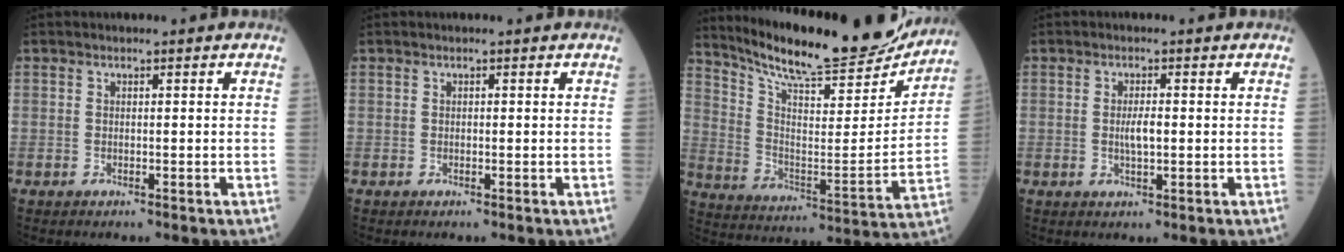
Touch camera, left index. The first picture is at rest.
{"total": 0.0}
{"total": 23.1, "force": [21.1, 2.8, 9.0], "torque": [-0.154, -0.044, 0.311]}
{"total": 2.5, "force": [0.0, 0.5, 2.4], "torque": [-0.048, 0.000, 0.002]}